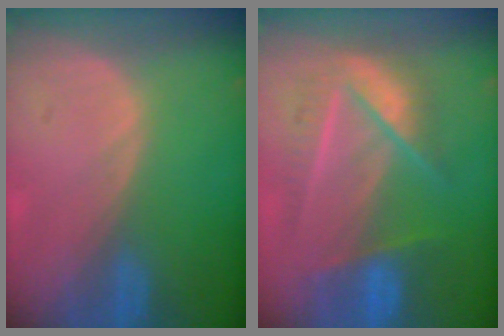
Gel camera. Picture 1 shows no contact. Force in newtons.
{"total": 8.2, "press": 7.8, "slide": 2.5}